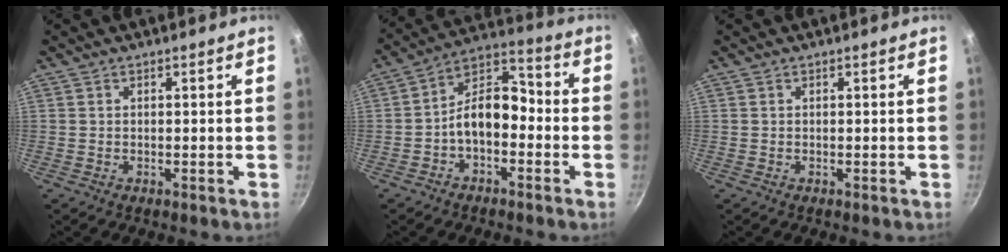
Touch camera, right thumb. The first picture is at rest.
{"total": 10.8, "force": [-2.3, 6.5, 8.3], "torque": [-0.117, 0.049, -0.055]}
{"total": 0.0}